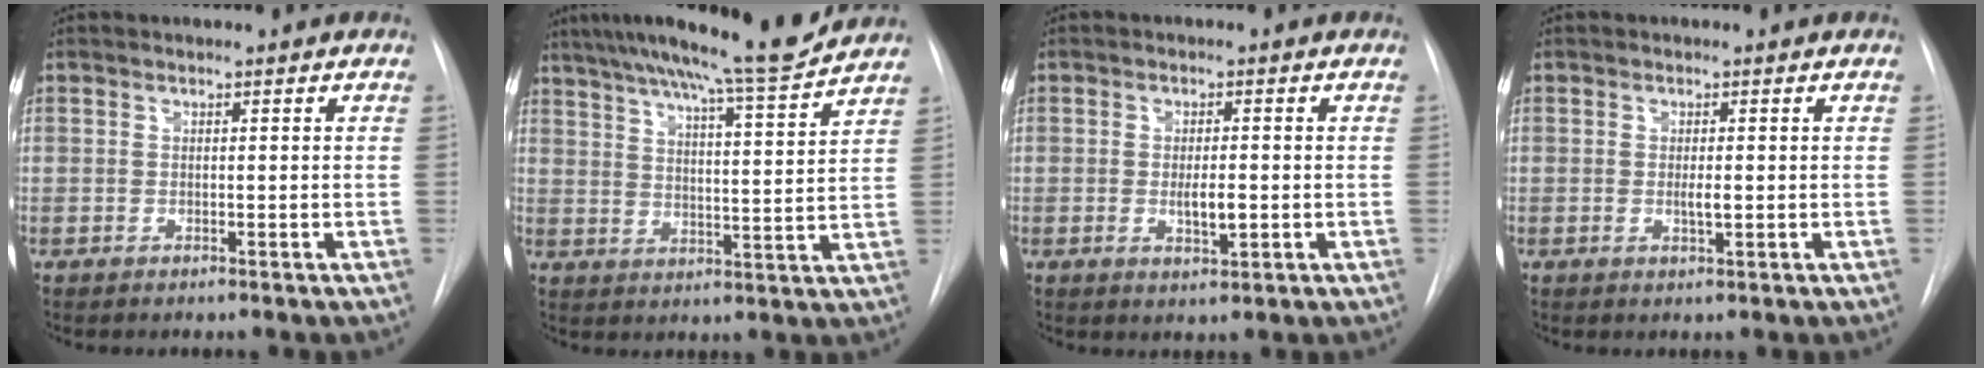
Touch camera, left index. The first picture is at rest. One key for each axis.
{"total": 16.4, "fx": 14.4, "fy": -0.7, "fz": 7.8, "tx": -0.123, "ty": -0.013, "tz": 0.203}
{"total": 3.6, "fx": -0.5, "fy": 1.1, "fz": 3.4, "tx": -0.058, "ty": -0.002, "tz": -0.005}
{"total": 1.7, "fx": -0.1, "fy": 0.3, "fz": 1.6, "tx": -0.031, "ty": -0.001, "tz": -0.001}